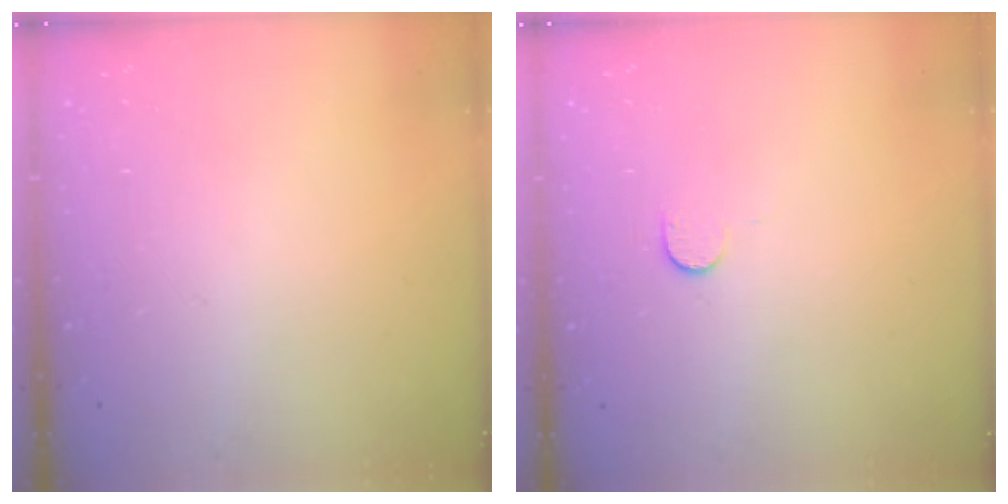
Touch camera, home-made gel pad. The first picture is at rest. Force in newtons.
{"total": 6.1, "press": 6.1, "slide": 0.6}